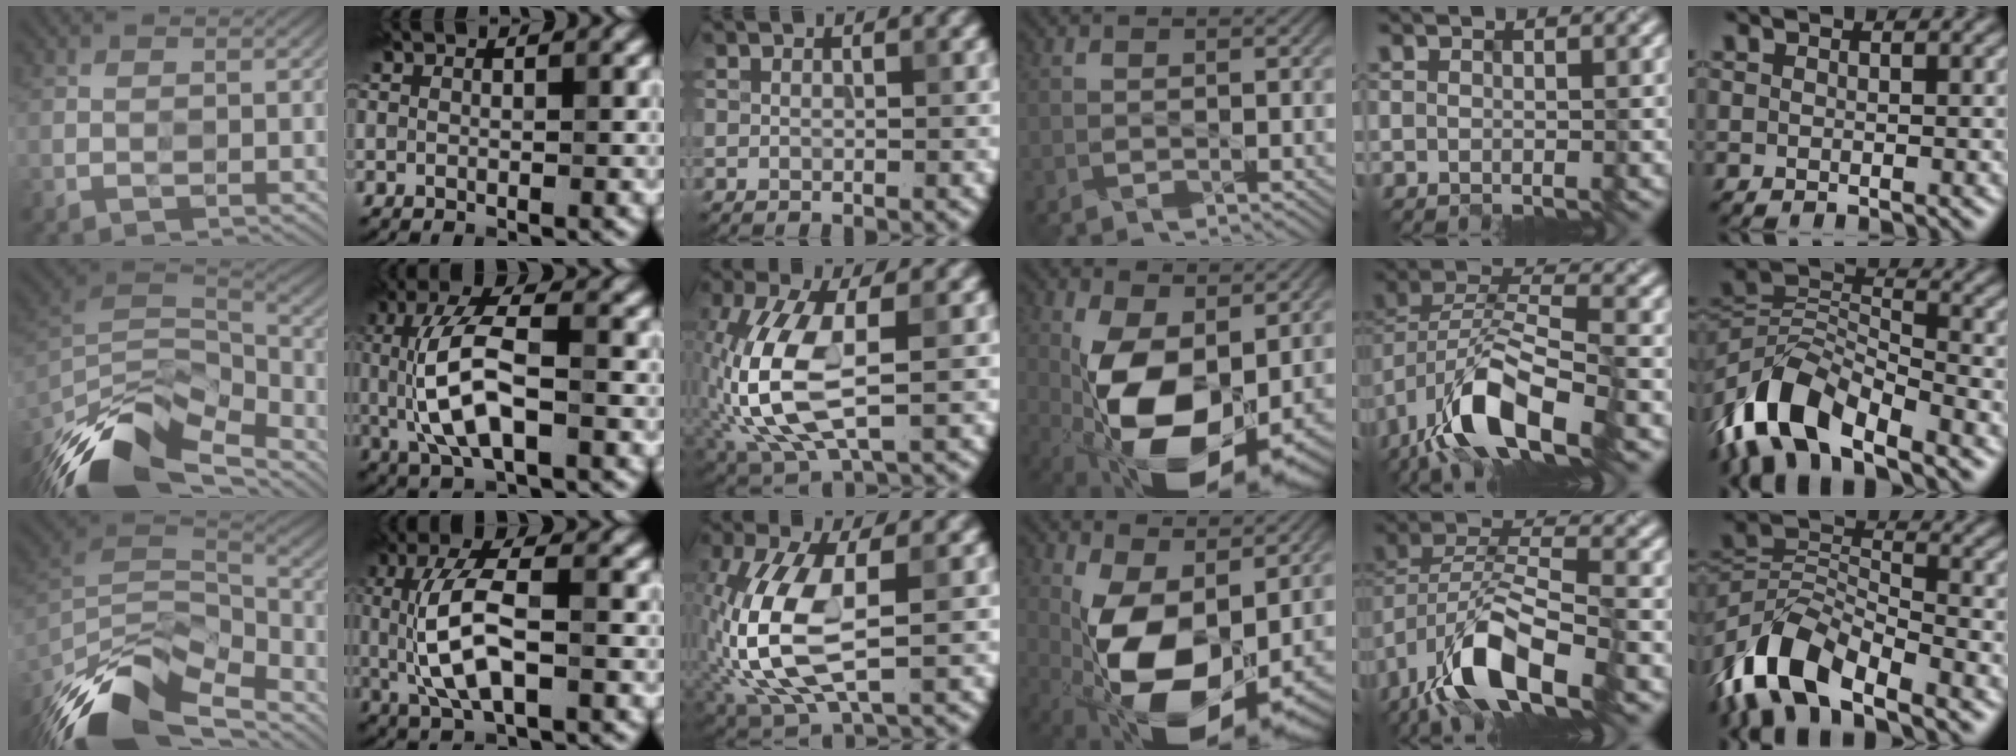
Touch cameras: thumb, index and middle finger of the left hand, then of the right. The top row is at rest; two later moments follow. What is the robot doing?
{"motion": "insert", "object": "ethernet cable"}